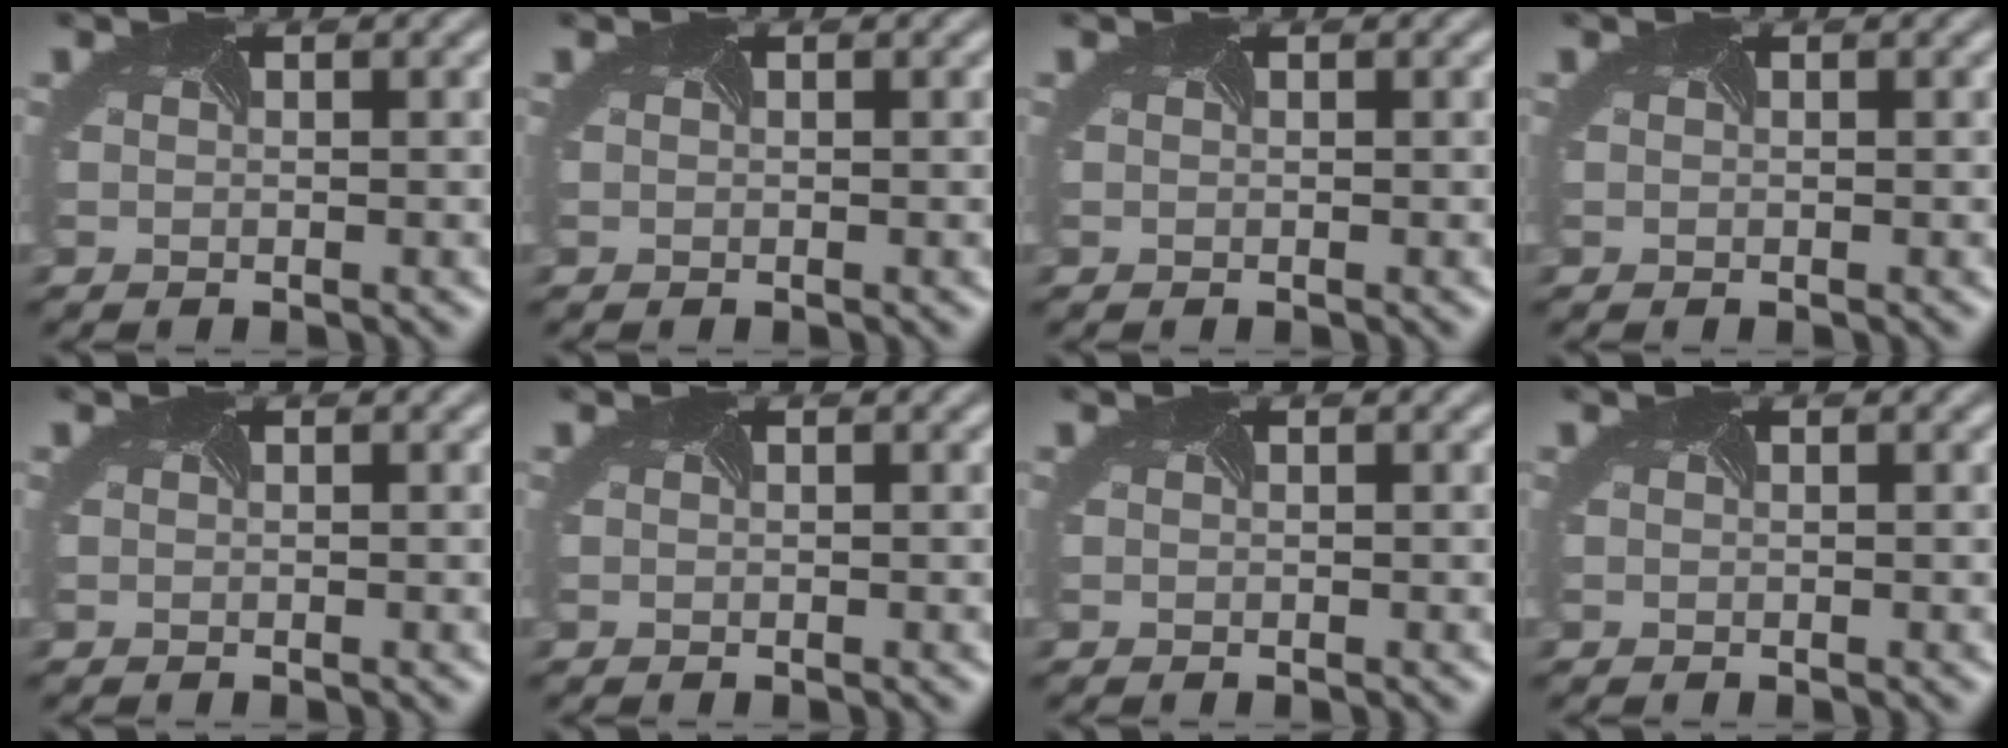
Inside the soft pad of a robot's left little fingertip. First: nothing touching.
{"total": 0.0}
{"total": 0.0}
{"total": 0.0}
{"total": 0.0}
{"total": 0.0}
{"total": 0.0}
{"total": 0.0}